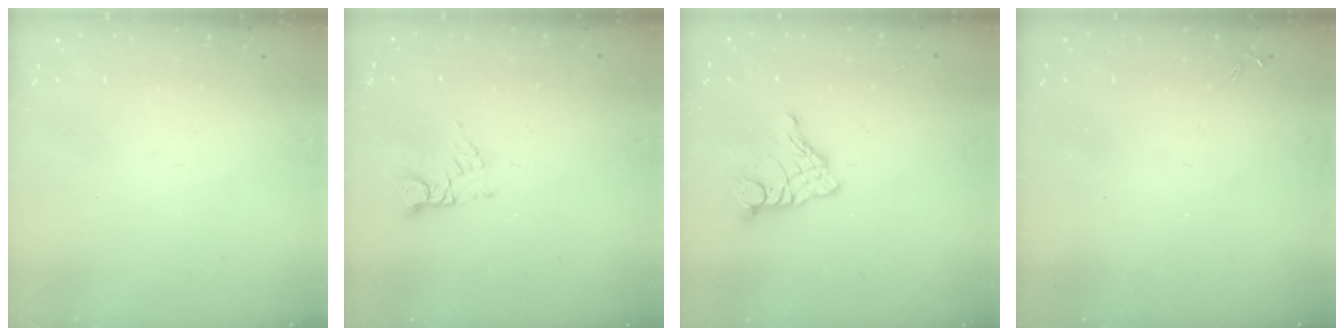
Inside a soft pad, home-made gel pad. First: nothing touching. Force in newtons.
{"total": 3.0, "press": 3.0, "slide": 0.5}
{"total": 9.2, "press": 9.2, "slide": 0.5}
{"total": 0.0}